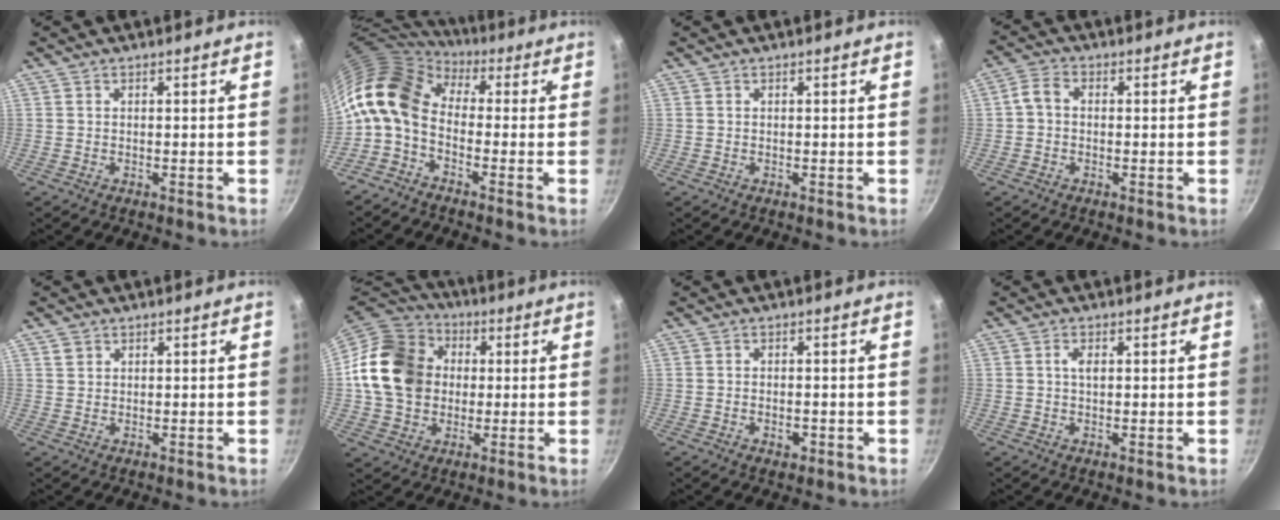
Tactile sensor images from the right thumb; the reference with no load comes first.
{"total": 12.2, "force": [1.2, 8.1, 9.0], "torque": [-0.159, 0.021, 0.000]}
{"total": 0.0}
{"total": 3.5, "force": [-0.3, 2.7, 2.2], "torque": [-0.048, 0.016, -0.015]}
{"total": 1.7, "force": [0.9, 1.4, 0.5], "torque": [-0.003, 0.004, 0.015]}
{"total": 18.5, "force": [1.8, 15.1, 10.5], "torque": [-0.172, 0.030, 0.026]}
{"total": 2.2, "force": [-0.8, 1.3, 1.5], "torque": [-0.023, 0.003, -0.013]}
{"total": 2.3, "force": [0.4, 1.1, 2.0], "torque": [-0.034, 0.001, 0.005]}